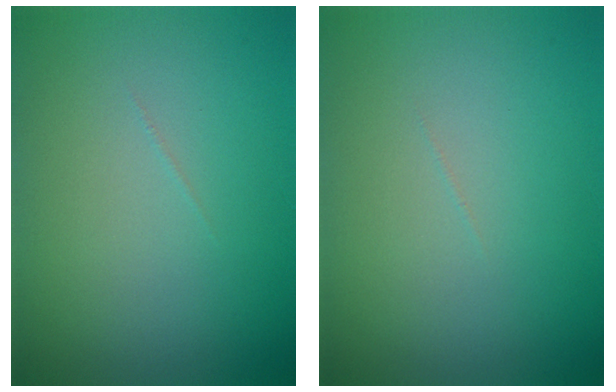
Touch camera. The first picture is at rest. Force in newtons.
{"total": 0.0}